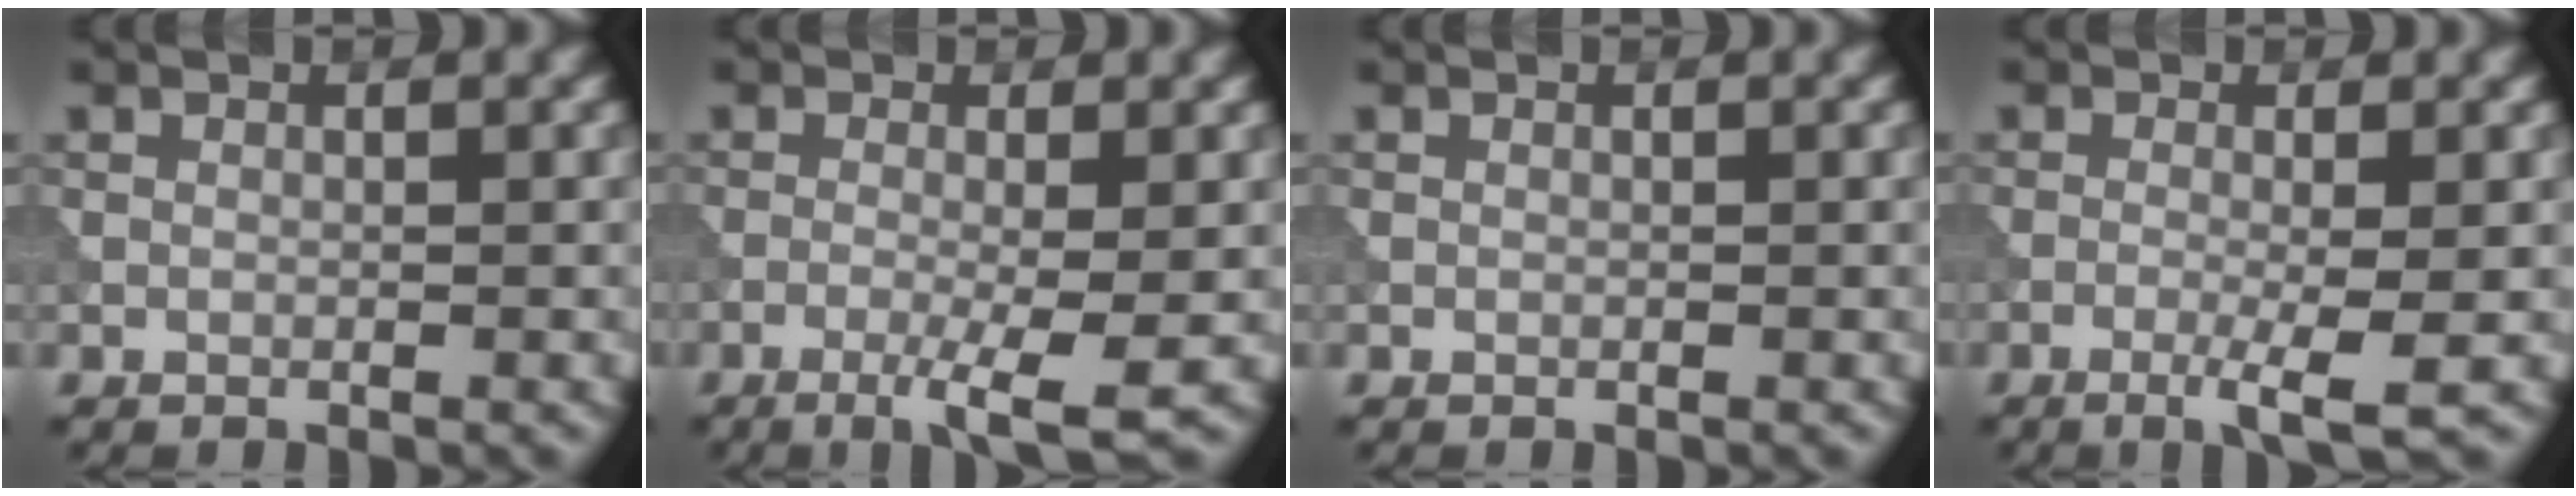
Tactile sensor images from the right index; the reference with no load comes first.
{"total": 4.4, "force": [-1.7, 0.7, 4.0], "torque": [-0.069, -0.006, -0.033]}
{"total": 0.0}
{"total": 3.5, "force": [-1.2, 0.5, 3.2], "torque": [-0.055, -0.004, -0.025]}